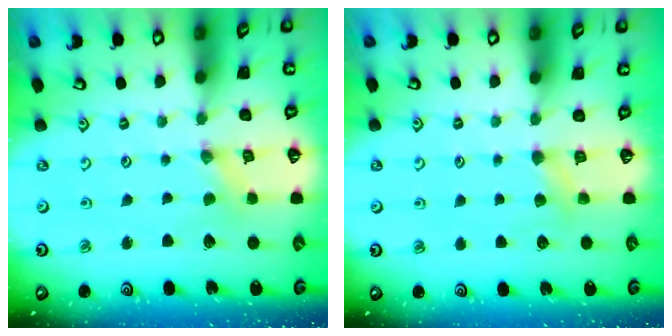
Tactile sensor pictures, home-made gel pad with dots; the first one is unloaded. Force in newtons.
{"total": 3.8, "press": 3.8, "slide": 0.6}